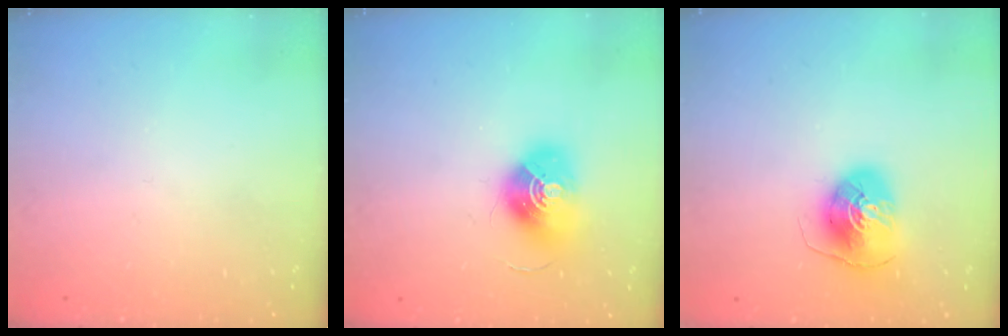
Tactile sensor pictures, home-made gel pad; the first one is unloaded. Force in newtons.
{"total": 13.5, "press": 13.5, "slide": 0.6}
{"total": 9.5, "press": 9.4, "slide": 1.3}